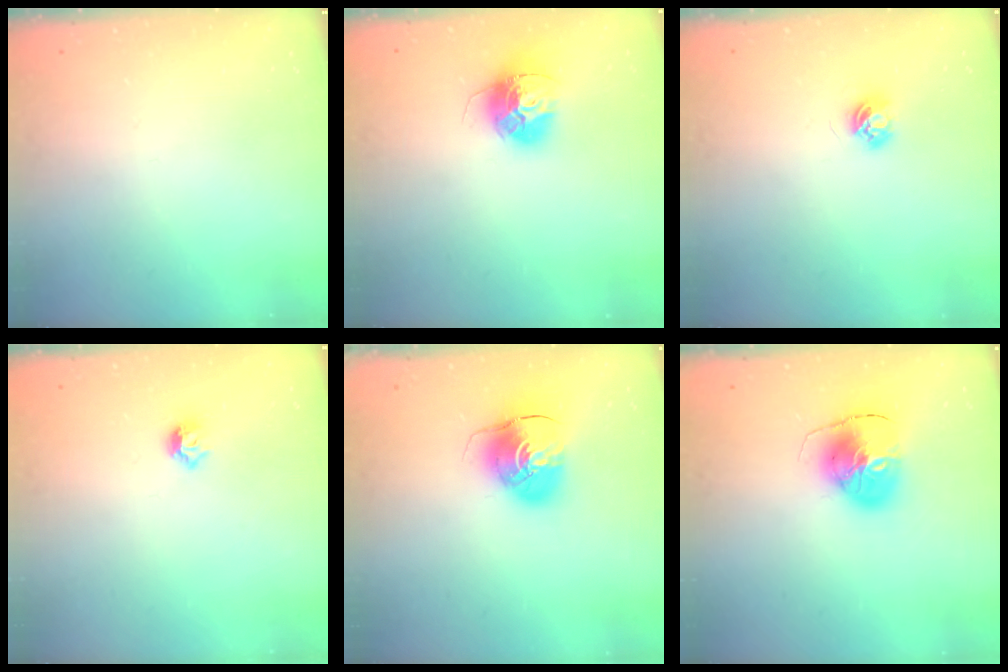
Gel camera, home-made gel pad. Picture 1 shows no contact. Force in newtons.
{"total": 15.2, "press": 15.2, "slide": 1.4}
{"total": 4.2, "press": 4.2, "slide": 0.4}
{"total": 6.0, "press": 5.9, "slide": 1.0}
{"total": 9.7, "press": 9.6, "slide": 1.4}
{"total": 11.3, "press": 11.2, "slide": 1.4}